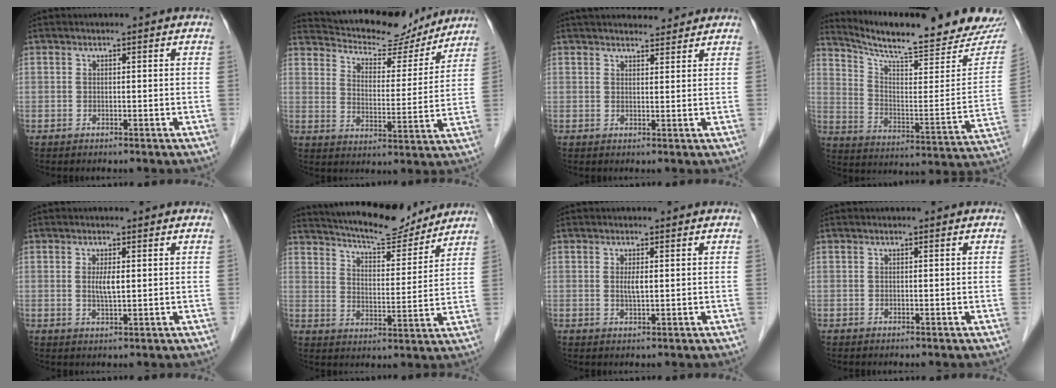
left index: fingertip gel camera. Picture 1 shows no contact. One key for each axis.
{"total": 17.1, "fx": 15.6, "fy": 4.8, "fz": 4.9, "tx": -0.073, "ty": -0.001, "tz": 0.218}
{"total": 7.2, "fx": 6.8, "fy": 1.6, "fz": 2.0, "tx": -0.022, "ty": 0.014, "tz": 0.088}
{"total": 22.2, "fx": 20.6, "fy": 1.7, "fz": 8.0, "tx": -0.126, "ty": -0.082, "tz": 0.280}
{"total": 2.3, "fx": 0.2, "fy": 0.4, "fz": 2.3, "tx": -0.047, "ty": -0.007, "tz": 0.004}
{"total": 13.9, "fx": 12.9, "fy": 2.5, "fz": 4.5, "tx": -0.074, "ty": -0.003, "tz": 0.191}
{"total": 1.6, "fx": 0.1, "fy": 0.3, "fz": 1.6, "tx": -0.034, "ty": -0.006, "tz": 0.002}
{"total": 0.0}